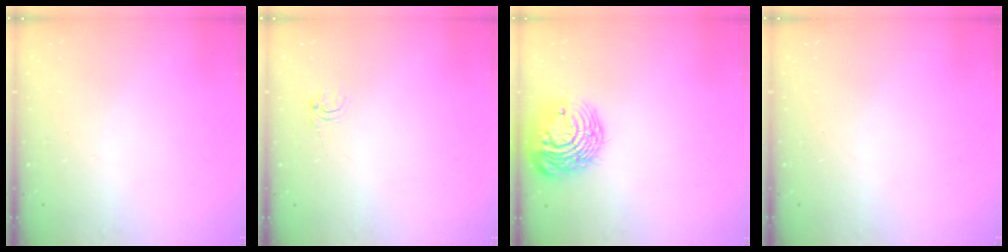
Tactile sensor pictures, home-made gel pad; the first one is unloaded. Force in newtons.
{"total": 2.5, "press": 2.5, "slide": 0.2}
{"total": 17.2, "press": 17.2, "slide": 1.1}
{"total": 0.0}